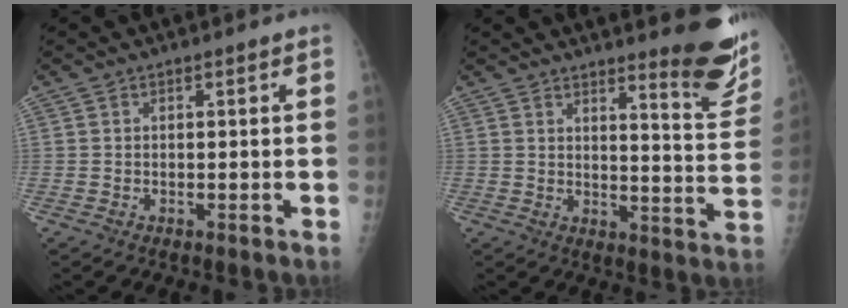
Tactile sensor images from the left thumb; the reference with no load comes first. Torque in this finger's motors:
{"motor_torque": [0.09, -0.04, 0.17, 0.01, 0.07]}